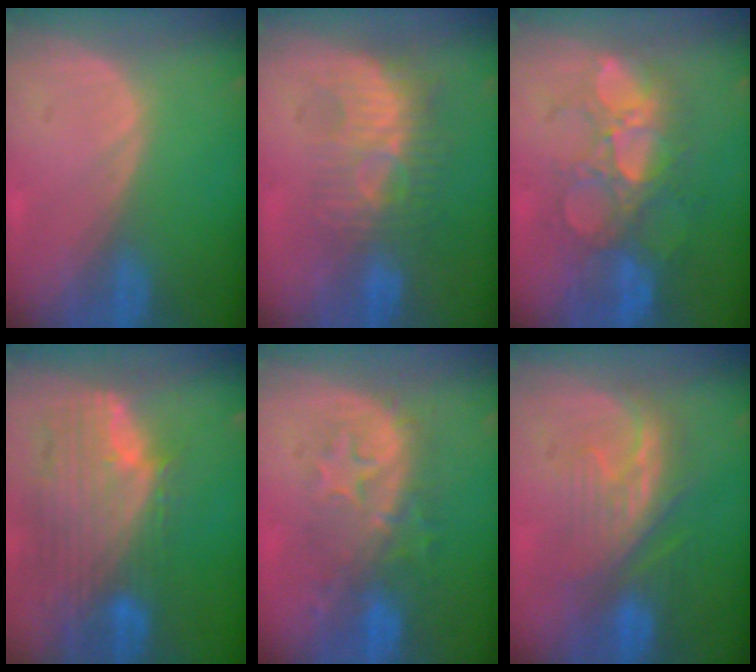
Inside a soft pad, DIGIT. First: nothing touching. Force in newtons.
{"total": 8.7, "press": 8.0, "slide": 3.4}
{"total": 10.5, "press": 9.3, "slide": 4.8}
{"total": 11.8, "press": 10.1, "slide": 6.1}
{"total": 8.4, "press": 8.3, "slide": 1.3}
{"total": 8.2, "press": 8.0, "slide": 2.0}